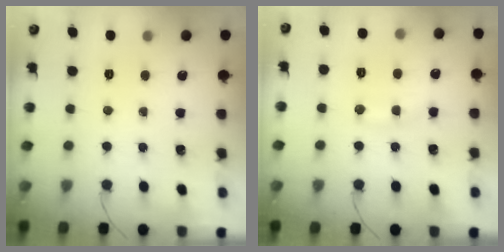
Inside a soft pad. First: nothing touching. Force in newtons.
{"total": 7.5, "press": 7.4, "slide": 0.9}